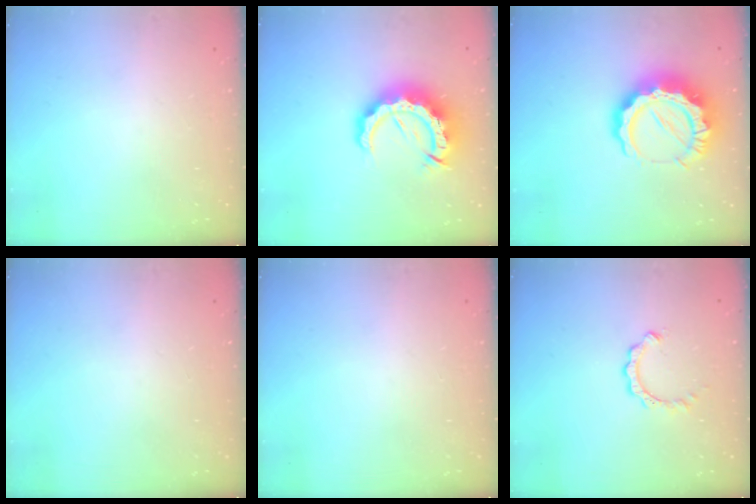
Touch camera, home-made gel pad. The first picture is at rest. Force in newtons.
{"total": 14.2, "press": 14.1, "slide": 1.5}
{"total": 19.3, "press": 19.2, "slide": 1.8}
{"total": 0.0}
{"total": 0.0}
{"total": 5.8, "press": 5.8, "slide": 0.5}